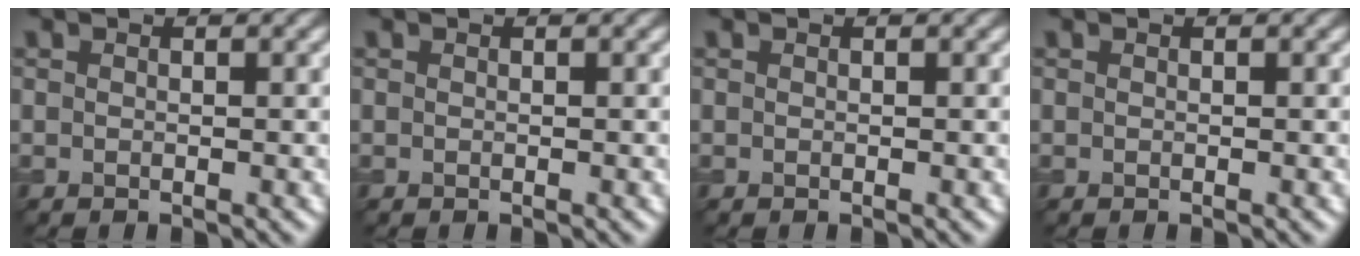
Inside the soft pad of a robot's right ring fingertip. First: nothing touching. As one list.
[{"total": 0.0}, {"total": 0.0}, {"total": 0.0}]